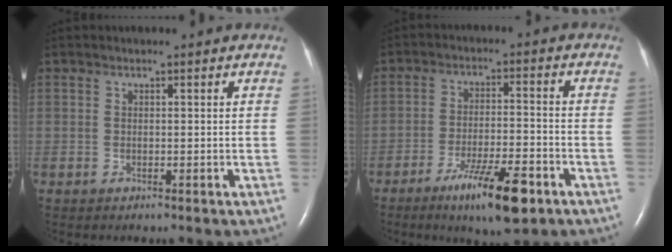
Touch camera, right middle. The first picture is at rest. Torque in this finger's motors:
{"motor_torque": [1.22, -0.92, 0.23, 0.11]}